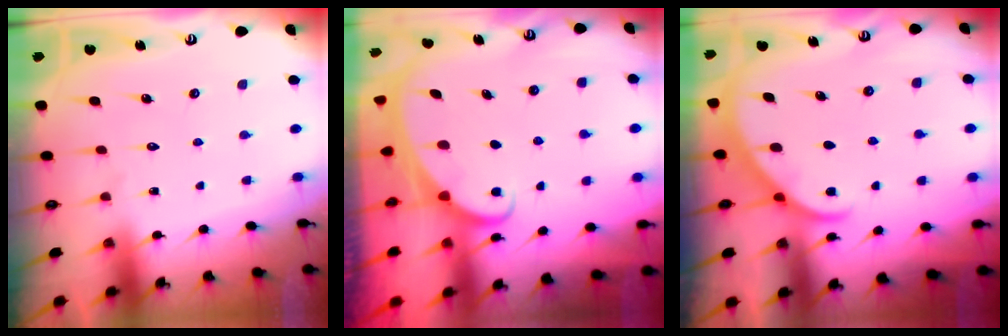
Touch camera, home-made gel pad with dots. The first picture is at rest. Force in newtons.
{"total": 2.3, "press": 2.3, "slide": 0.3}
{"total": 2.8, "press": 2.8, "slide": 0.2}